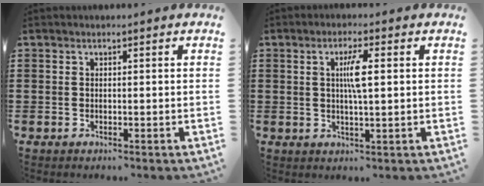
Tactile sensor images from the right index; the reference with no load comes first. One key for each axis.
{"total": 4.3, "fx": 0.7, "fy": 0.6, "fz": 4.2, "tx": -0.081, "ty": 0.001, "tz": 0.008}